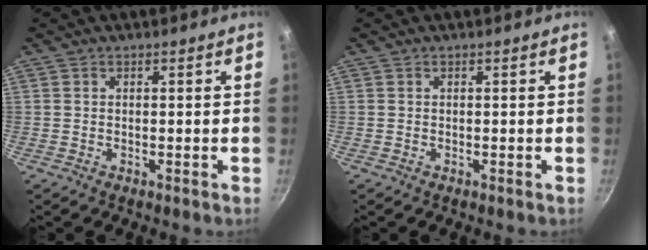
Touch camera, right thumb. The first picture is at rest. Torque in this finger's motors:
{"motor_torque": [-0.01, 0.01, 0.00, 0.00, 0.00]}